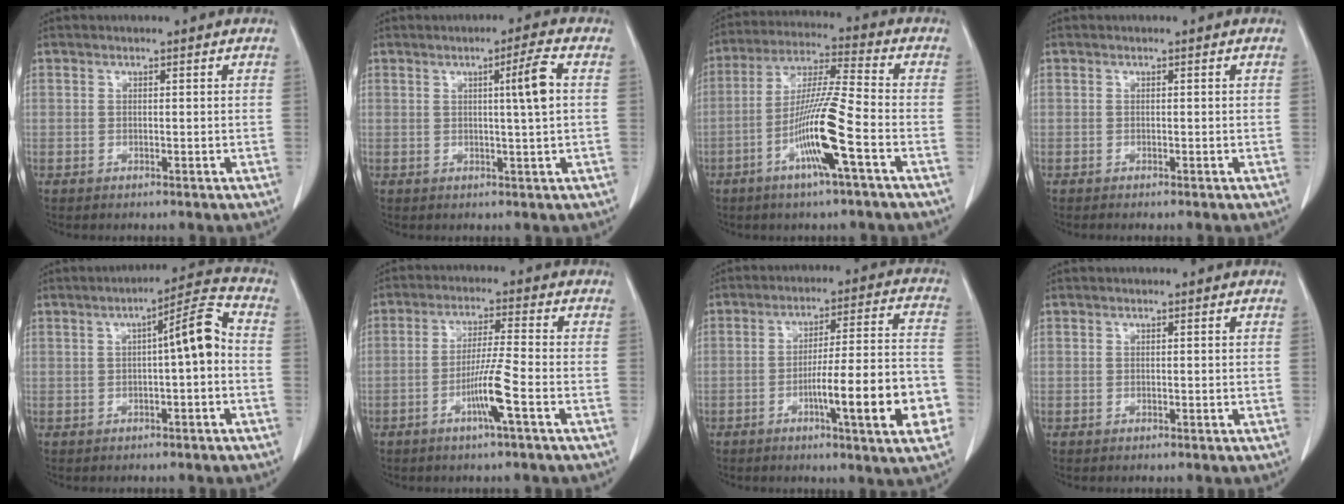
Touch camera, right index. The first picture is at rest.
{"total": 4.7, "force": [0.7, -0.9, 4.6], "torque": [-0.074, -0.002, 0.012]}
{"total": 12.1, "force": [-4.8, -0.4, 11.1], "torque": [-0.218, -0.005, -0.093]}
{"total": 0.8, "force": [-0.7, 0.0, 0.5], "torque": [-0.007, -0.001, -0.008]}
{"total": 6.6, "force": [-0.1, 0.6, 6.6], "torque": [-0.096, 0.023, -0.005]}
{"total": 6.5, "force": [-2.8, -0.8, 5.8], "torque": [-0.112, -0.006, -0.053]}
{"total": 15.5, "force": [-5.2, 0.9, 14.5], "torque": [-0.194, 0.007, -0.073]}
{"total": 0.0}